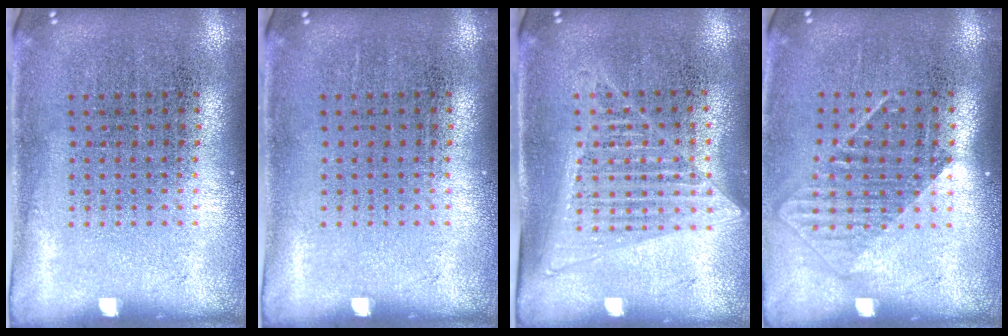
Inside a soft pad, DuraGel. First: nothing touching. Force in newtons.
{"total": 0.0}
{"total": 1.4, "press": 1.2, "slide": 0.6}
{"total": 1.3, "press": 0.9, "slide": 0.8}